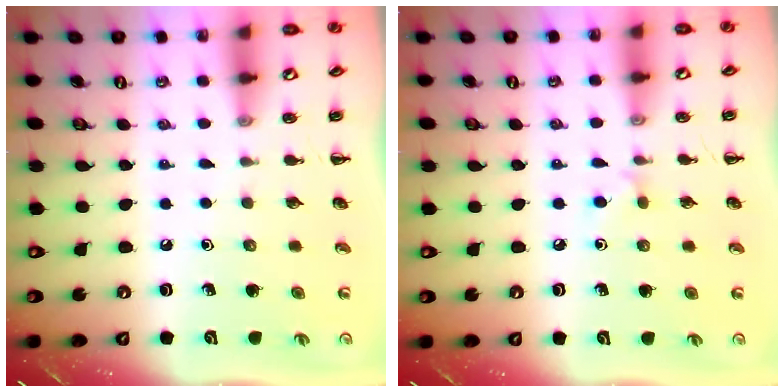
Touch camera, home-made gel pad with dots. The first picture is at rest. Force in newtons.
{"total": 4.5, "press": 4.2, "slide": 1.4}